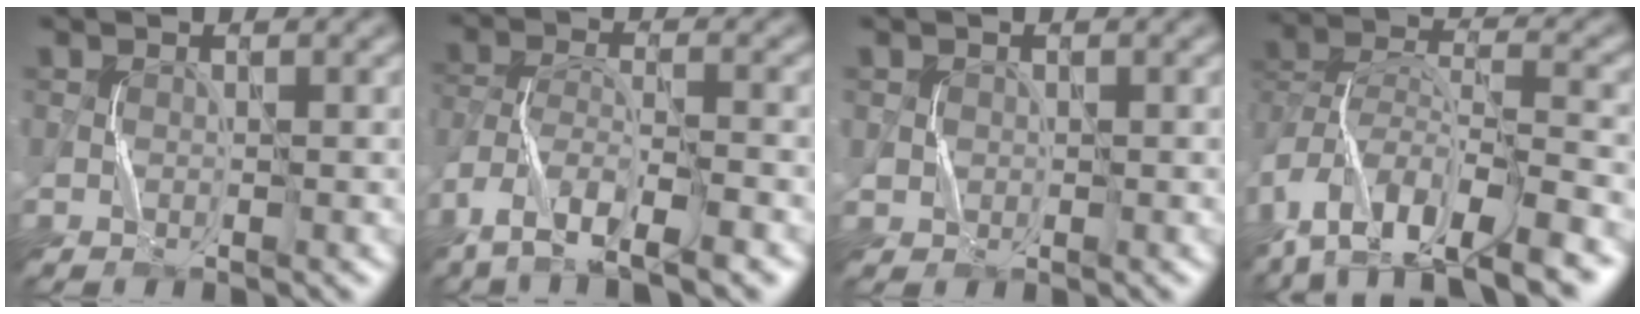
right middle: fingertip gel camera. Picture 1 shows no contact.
{"total": 8.1, "force": [-6.3, 2.0, 4.8], "torque": [-0.089, -0.010, -0.114]}
{"total": 0.7, "force": [0.2, 0.7, -0.2], "torque": [0.007, -0.005, 0.007]}
{"total": 13.3, "force": [-10.0, 4.7, 7.4], "torque": [-0.153, 0.008, -0.159]}